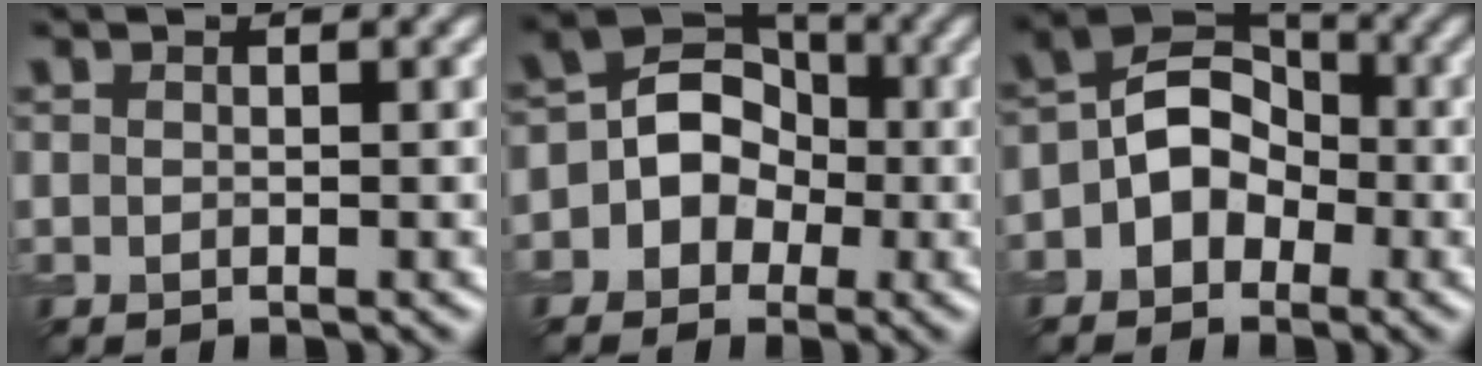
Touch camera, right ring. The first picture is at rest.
{"total": 6.5, "force": [-0.6, 5.8, 2.9], "torque": [-0.014, 0.025, -0.034]}
{"total": 5.4, "force": [-1.2, 4.3, 3.1], "torque": [-0.021, 0.013, -0.033]}